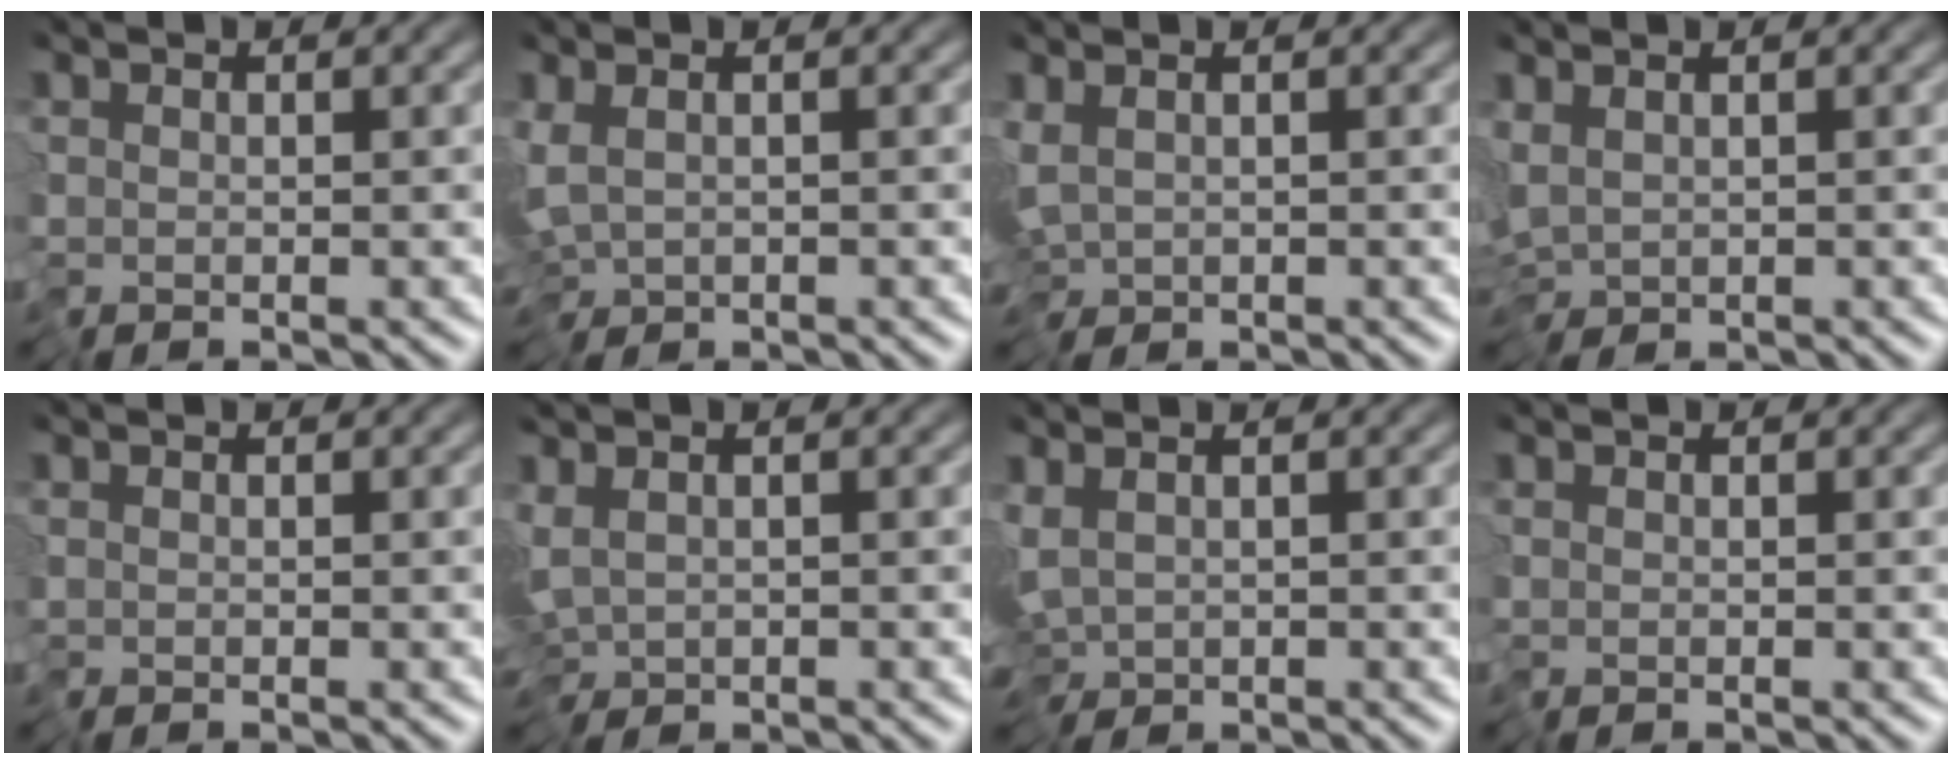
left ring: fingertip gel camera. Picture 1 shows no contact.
{"total": 3.7, "force": [-1.5, 2.0, 2.8], "torque": [-0.060, -0.017, -0.021]}
{"total": 3.0, "force": [-0.9, 1.7, 2.2], "torque": [-0.049, -0.010, -0.014]}
{"total": 2.2, "force": [-0.7, 1.2, 1.7], "torque": [-0.033, -0.002, -0.014]}
{"total": 0.0}
{"total": 4.0, "force": [-1.1, 2.4, 3.0], "torque": [-0.066, -0.016, -0.014]}
{"total": 3.8, "force": [-1.1, 2.3, 2.8], "torque": [-0.057, -0.013, -0.009]}
{"total": 0.0}